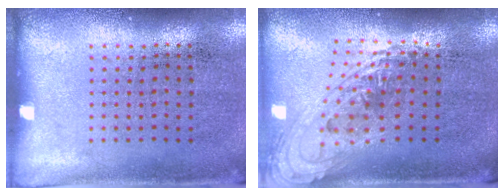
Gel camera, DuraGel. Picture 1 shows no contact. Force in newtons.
{"total": 1.5, "press": 1.2, "slide": 0.9}